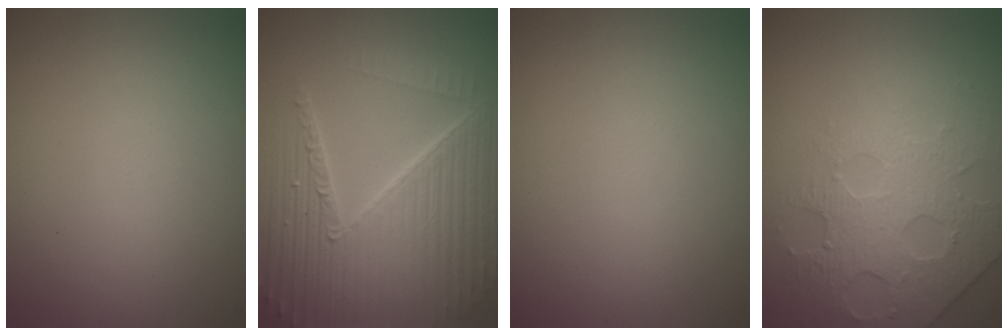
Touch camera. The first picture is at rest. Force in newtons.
{"total": 10.0, "press": 6.4, "slide": 7.8}
{"total": 0.0}
{"total": 4.4, "press": 4.2, "slide": 1.4}